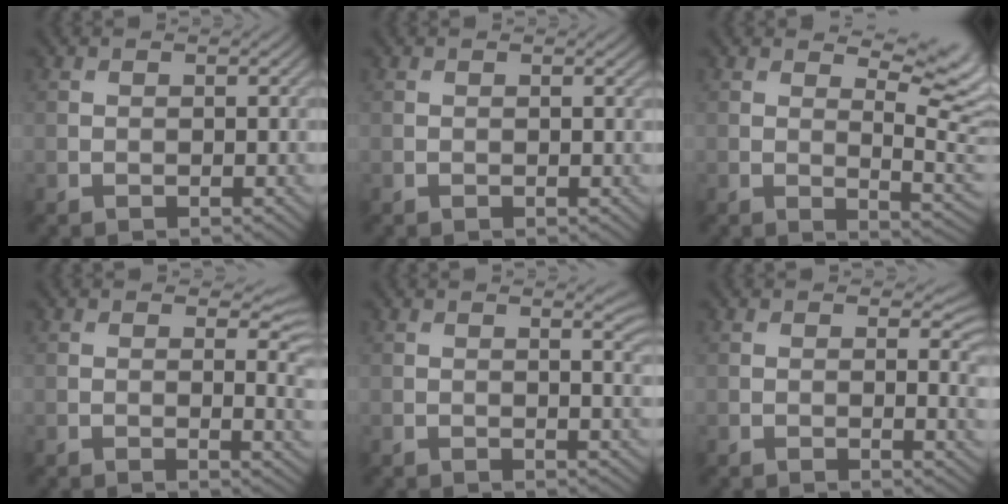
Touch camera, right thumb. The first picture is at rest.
{"total": 0.0}
{"total": 7.3, "force": [4.1, 2.0, 5.7], "torque": [-0.088, 0.005, 0.063]}
{"total": 3.8, "force": [1.1, 1.7, 3.2], "torque": [-0.040, -0.009, 0.016]}
{"total": 3.0, "force": [1.3, 0.8, 2.5], "torque": [-0.032, 0.000, 0.018]}
{"total": 3.0, "force": [0.6, 1.3, 2.7], "torque": [-0.034, -0.006, 0.008]}